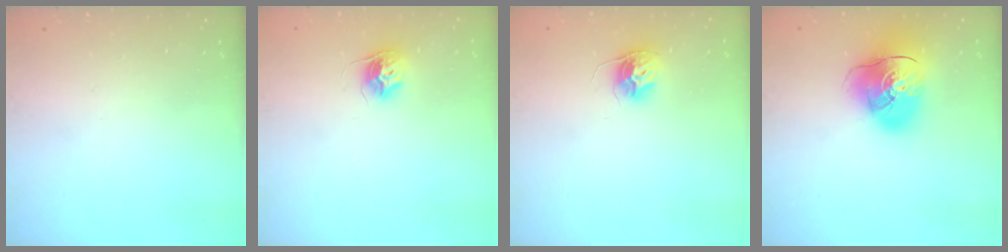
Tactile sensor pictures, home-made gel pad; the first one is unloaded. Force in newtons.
{"total": 9.3, "press": 9.3, "slide": 0.5}
{"total": 10.3, "press": 10.3, "slide": 0.6}
{"total": 18.6, "press": 18.3, "slide": 3.1}